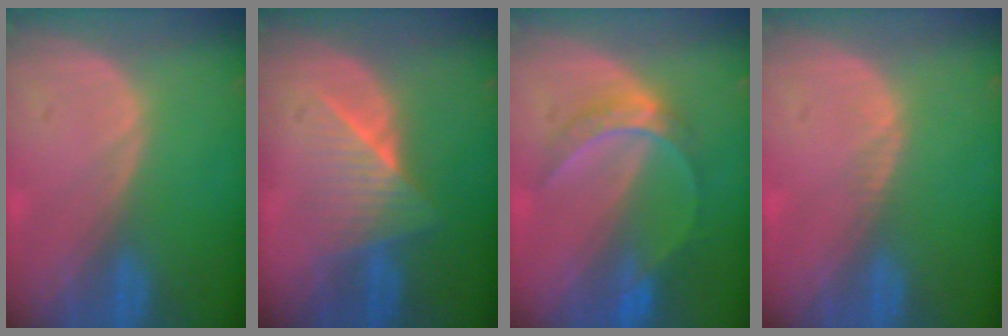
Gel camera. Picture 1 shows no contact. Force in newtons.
{"total": 6.5, "press": 6.0, "slide": 2.3}
{"total": 6.3, "press": 5.4, "slide": 3.2}
{"total": 0.7, "press": 0.6, "slide": 0.4}